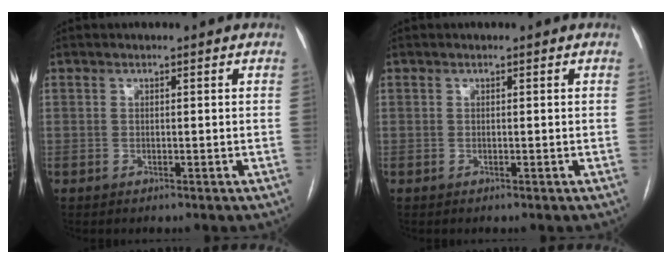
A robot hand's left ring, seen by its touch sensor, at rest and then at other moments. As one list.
[{"total": 0.0}]